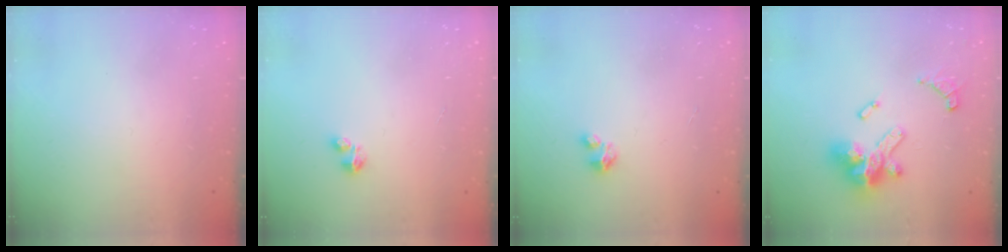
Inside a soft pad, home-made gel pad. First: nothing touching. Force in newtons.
{"total": 1.6, "press": 1.6, "slide": 0.3}
{"total": 1.6, "press": 1.6, "slide": 0.2}
{"total": 14.2, "press": 14.2, "slide": 1.0}